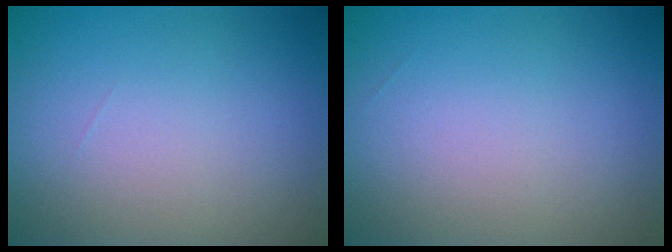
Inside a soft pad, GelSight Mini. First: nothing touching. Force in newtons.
{"total": 0.0}